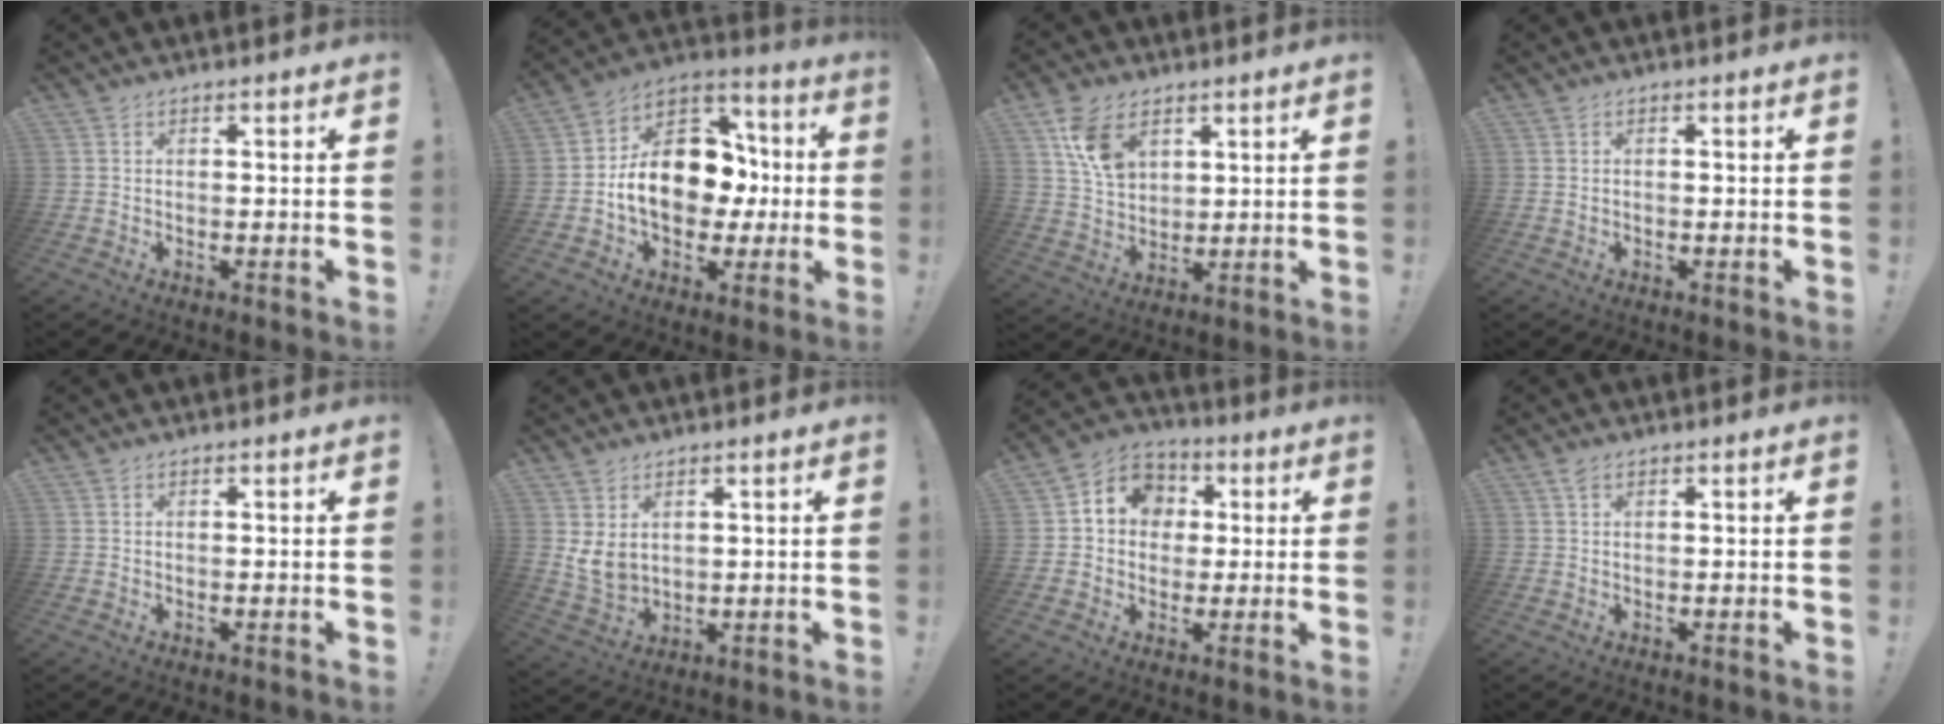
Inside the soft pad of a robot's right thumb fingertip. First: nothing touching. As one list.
[{"total": 18.3, "force": [-1.2, 13.4, 12.4], "torque": [-0.201, 0.016, -0.012]}, {"total": 11.1, "force": [5.5, 7.3, 6.2], "torque": [-0.103, -0.013, 0.108]}, {"total": 0.0}, {"total": 0.0}, {"total": 6.8, "force": [2.9, 4.4, 4.3], "torque": [-0.082, -0.012, 0.057]}, {"total": 9.1, "force": [1.2, 8.4, 3.4], "torque": [-0.052, 0.006, 0.029]}, {"total": 1.6, "force": [1.0, 0.5, 1.2], "torque": [-0.020, 0.000, 0.016]}]